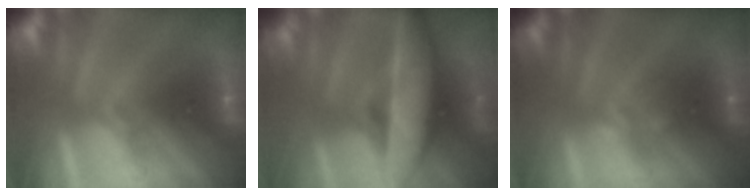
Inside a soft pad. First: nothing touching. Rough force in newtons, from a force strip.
{"total": 9.7}
{"total": 2.3}